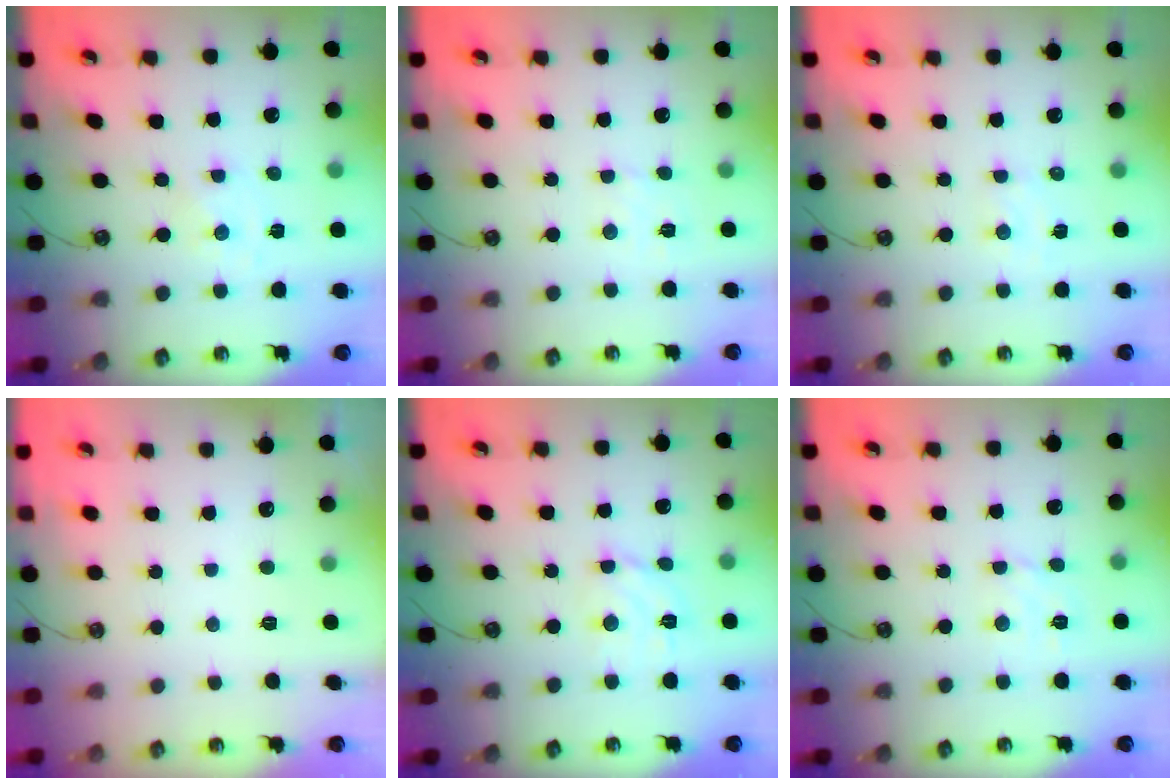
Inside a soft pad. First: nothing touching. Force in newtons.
{"total": 2.5, "press": 2.5, "slide": 0.4}
{"total": 3.4, "press": 3.4, "slide": 0.4}
{"total": 0.0}
{"total": 6.6, "press": 6.5, "slide": 0.7}
{"total": 3.0, "press": 3.0, "slide": 0.3}